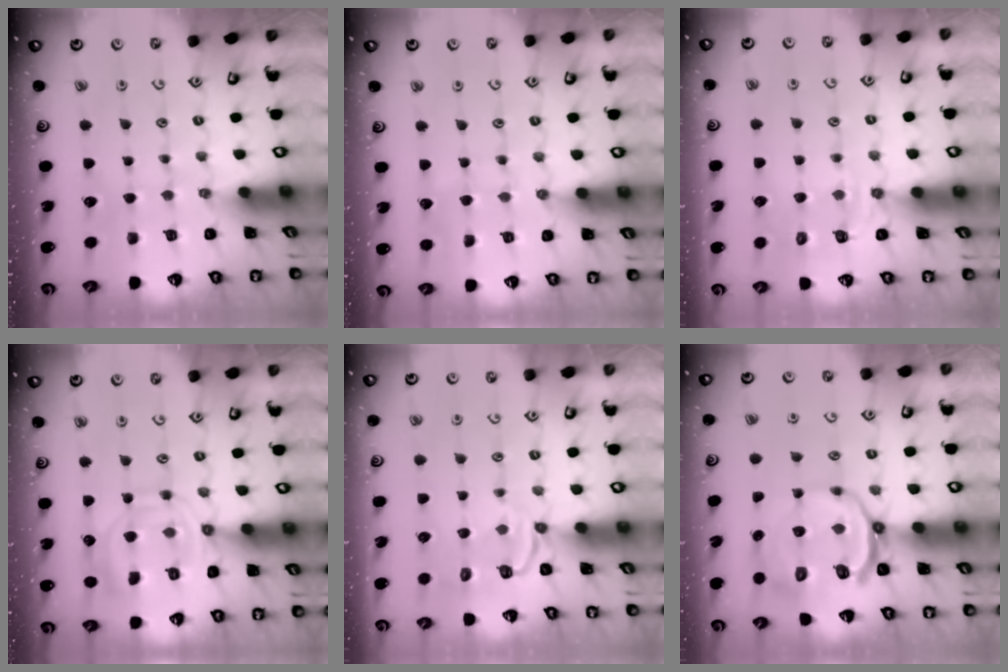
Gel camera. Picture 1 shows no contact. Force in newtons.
{"total": 4.4, "press": 4.4, "slide": 0.5}
{"total": 4.1, "press": 3.8, "slide": 1.5}
{"total": 11.6, "press": 11.5, "slide": 0.9}
{"total": 4.9, "press": 4.4, "slide": 2.1}
{"total": 9.5, "press": 9.0, "slide": 3.0}